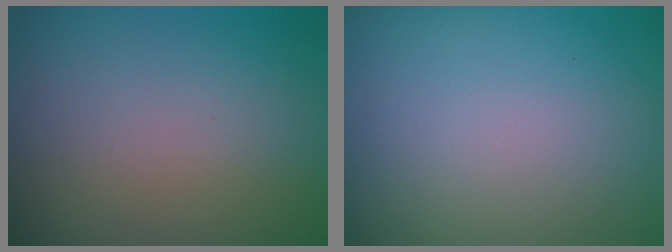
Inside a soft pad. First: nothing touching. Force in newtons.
{"total": 0.0}